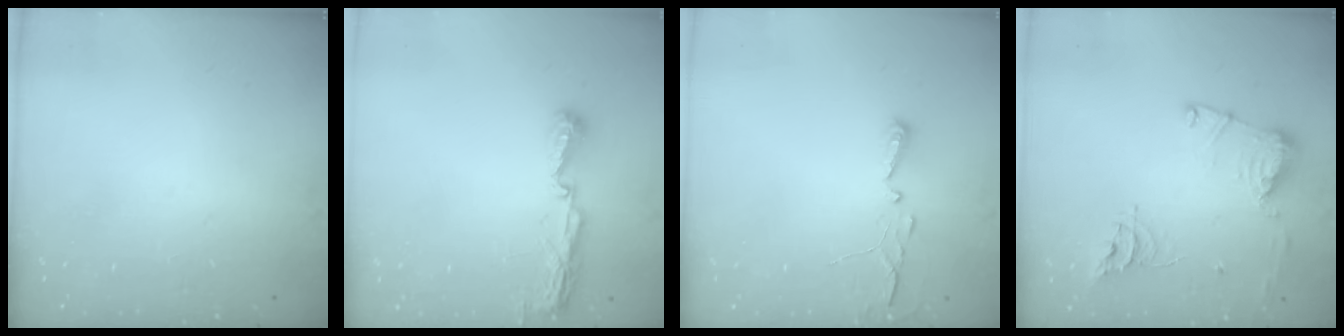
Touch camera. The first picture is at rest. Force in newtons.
{"total": 5.8, "press": 5.8, "slide": 0.5}
{"total": 2.9, "press": 2.9, "slide": 0.4}
{"total": 15.3, "press": 15.2, "slide": 1.4}